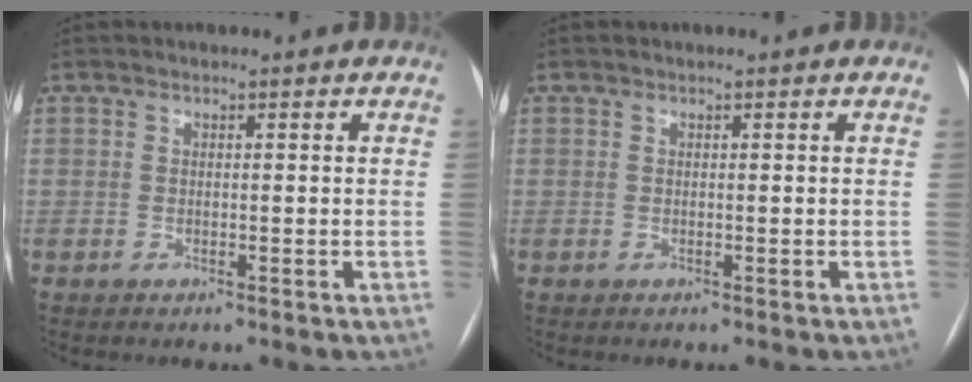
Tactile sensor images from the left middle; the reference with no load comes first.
{"total": 0.0}